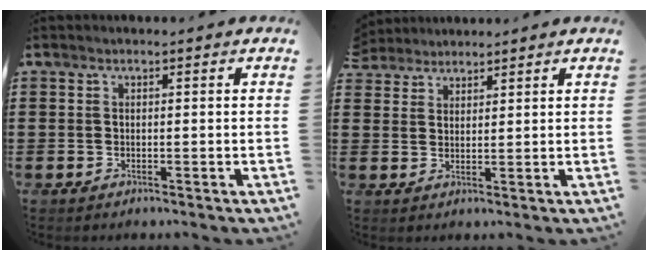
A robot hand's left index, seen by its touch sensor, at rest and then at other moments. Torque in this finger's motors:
{"motor_torque": [0.04, -0.60, 0.07, 0.04]}